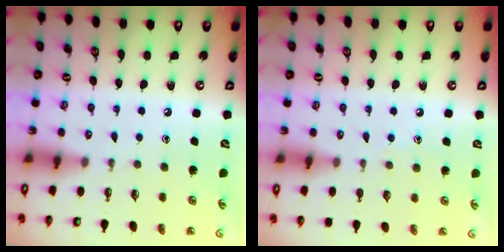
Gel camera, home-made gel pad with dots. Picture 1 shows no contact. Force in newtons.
{"total": 5.8, "press": 5.8, "slide": 0.7}